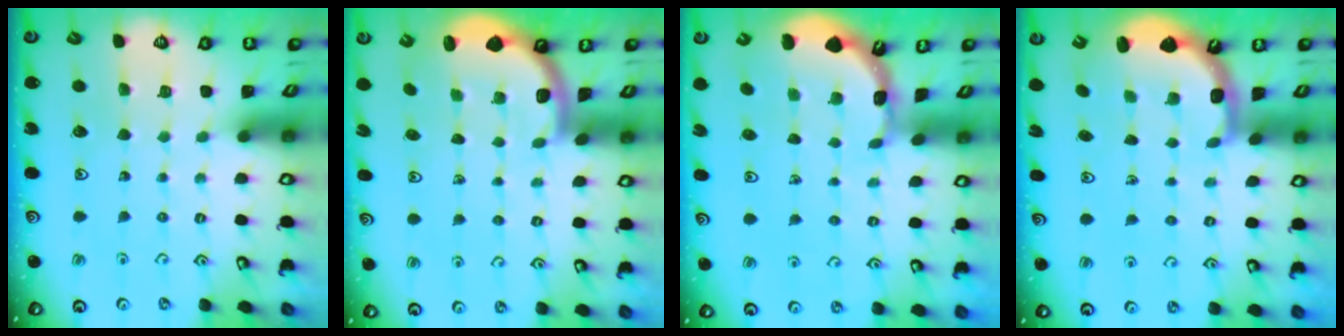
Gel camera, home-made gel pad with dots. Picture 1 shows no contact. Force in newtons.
{"total": 1.8, "press": 1.8, "slide": 0.1}
{"total": 1.5, "press": 1.5, "slide": 0.1}
{"total": 4.0, "press": 3.4, "slide": 2.3}